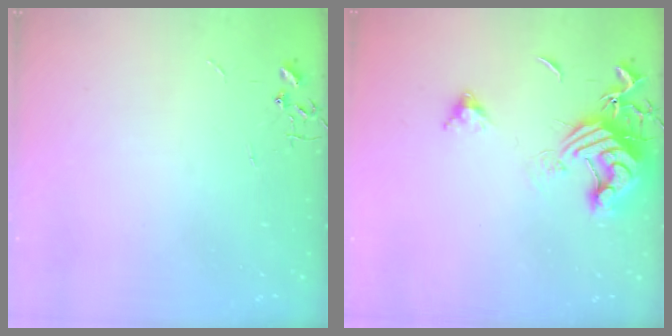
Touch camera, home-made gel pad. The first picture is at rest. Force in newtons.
{"total": 13.8, "press": 13.7, "slide": 1.8}